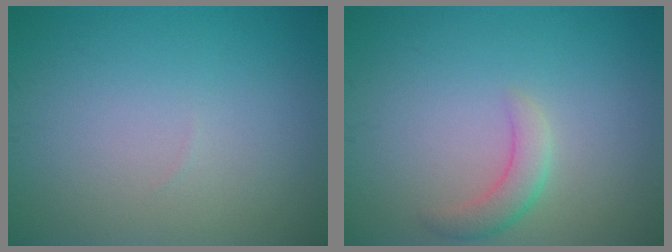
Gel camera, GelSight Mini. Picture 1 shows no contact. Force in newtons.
{"total": 2.2, "press": 2.2, "slide": 0.1}